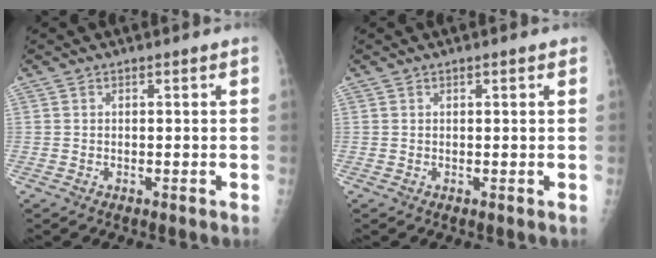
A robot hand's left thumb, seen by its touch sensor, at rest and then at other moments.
{"total": 1.2, "force": [0.7, 0.3, 1.0], "torque": [-0.016, 0.000, 0.007]}